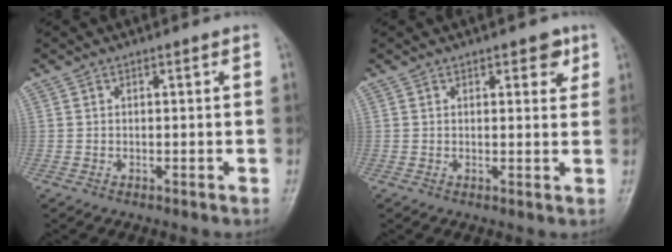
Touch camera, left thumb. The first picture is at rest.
{"total": 3.4, "force": [1.9, 1.7, 2.3], "torque": [-0.010, -0.007, 0.020]}